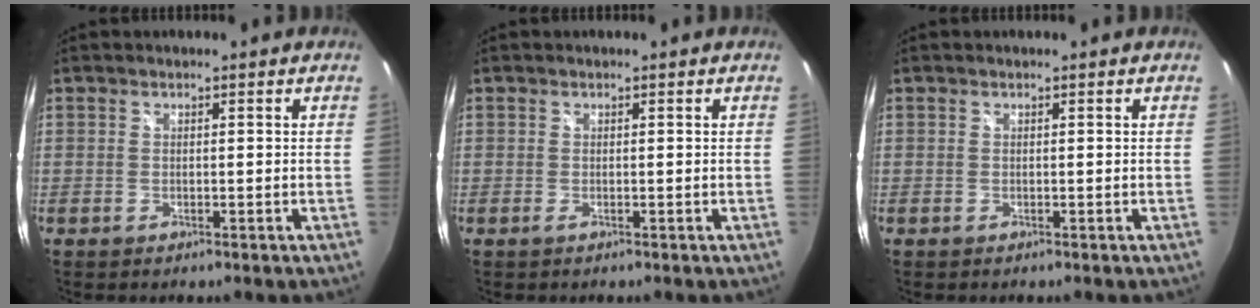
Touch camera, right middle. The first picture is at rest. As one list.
[{"total": 0.0}, {"total": 0.0}]